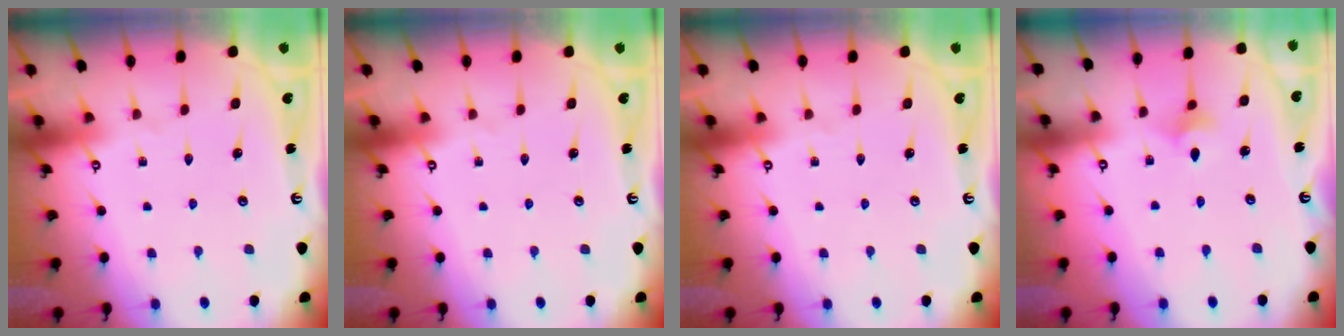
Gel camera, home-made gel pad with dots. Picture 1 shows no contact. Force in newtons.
{"total": 0.0}
{"total": 0.0}
{"total": 3.1, "press": 3.0, "slide": 0.6}